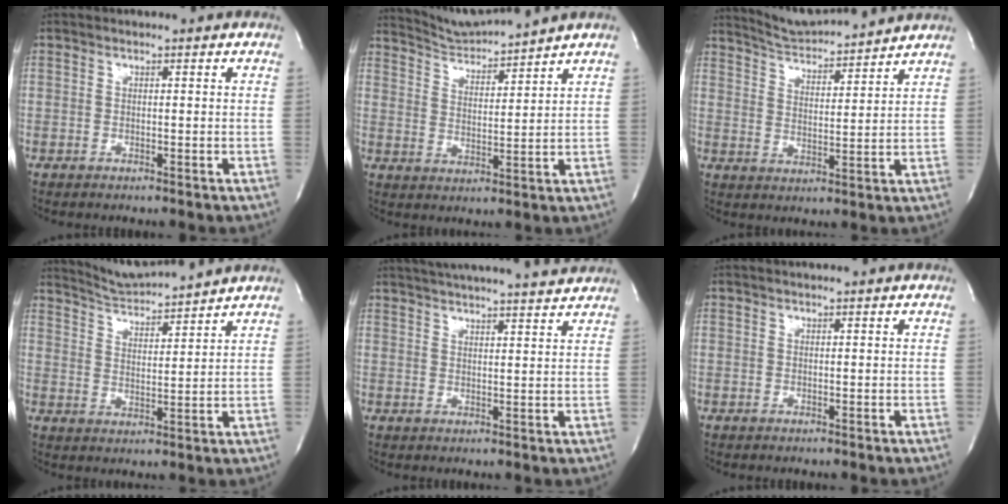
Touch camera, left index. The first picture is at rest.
{"total": 6.0, "force": [5.8, -1.6, 0.3], "torque": [-0.017, -0.008, 0.119]}
{"total": 10.1, "force": [9.7, 0.2, 2.6], "torque": [-0.051, 0.007, 0.158]}
{"total": 7.9, "force": [7.7, -0.9, 1.7], "torque": [-0.042, 0.003, 0.138]}
{"total": 16.9, "force": [15.6, 1.0, 6.4], "torque": [-0.106, 0.009, 0.208]}
{"total": 0.7, "force": [0.4, -0.1, 0.6], "torque": [-0.003, 0.012, 0.008]}